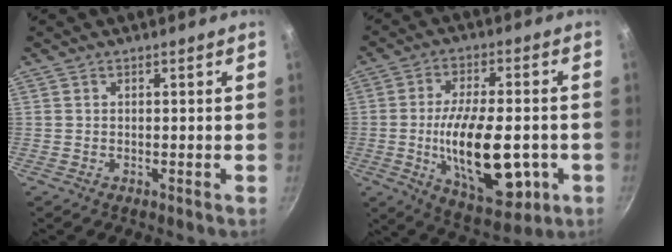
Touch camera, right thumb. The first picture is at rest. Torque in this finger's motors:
{"motor_torque": [2.52, 2.49, 1.90, -0.87, 0.57]}